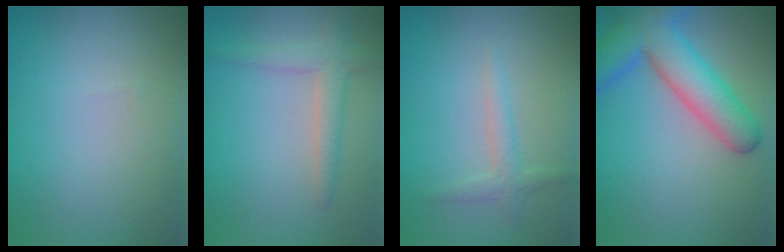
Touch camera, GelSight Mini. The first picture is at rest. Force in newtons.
{"total": 2.7, "press": 2.7, "slide": 0.2}
{"total": 1.6, "press": 1.6, "slide": 0.1}
{"total": 7.9, "press": 7.9, "slide": 0.4}